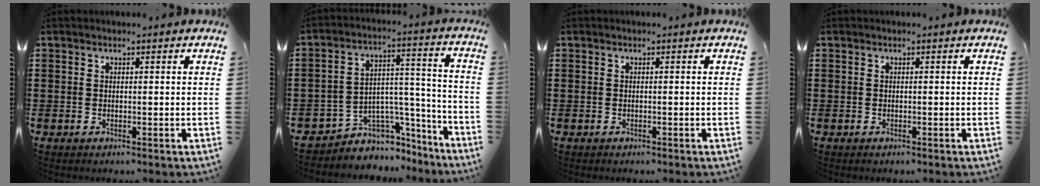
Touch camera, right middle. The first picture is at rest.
{"total": 5.0, "force": [-3.9, 3.1, 0.2], "torque": [-0.016, 0.002, -0.075]}
{"total": 0.0}
{"total": 0.0}